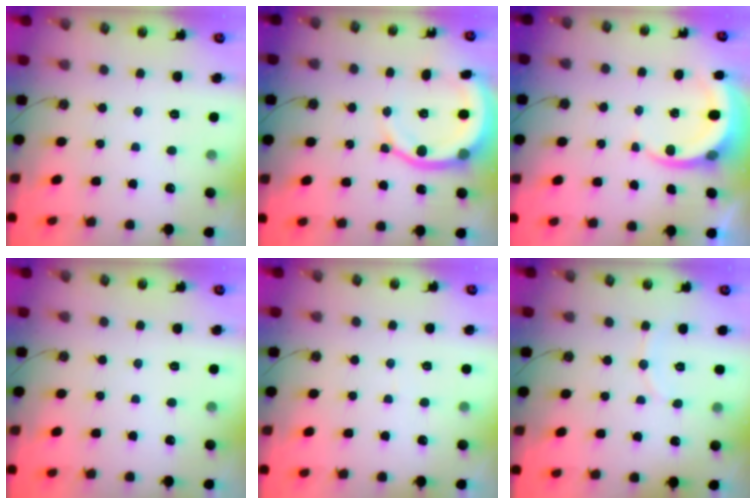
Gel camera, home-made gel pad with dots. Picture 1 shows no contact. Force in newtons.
{"total": 10.7, "press": 10.6, "slide": 1.5}
{"total": 5.3, "press": 5.3, "slide": 0.4}
{"total": 0.0}
{"total": 1.8, "press": 1.7, "slide": 0.1}
{"total": 4.6, "press": 4.5, "slide": 1.2}